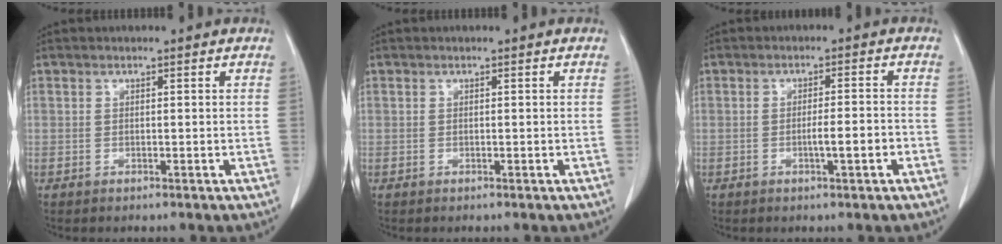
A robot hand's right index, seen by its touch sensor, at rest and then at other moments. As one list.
[{"total": 0.0}, {"total": 3.7, "force": [-1.3, 0.1, 3.4], "torque": [-0.055, -0.001, -0.020]}]